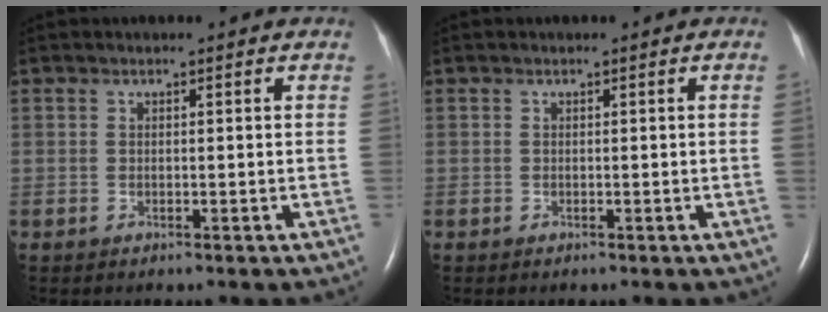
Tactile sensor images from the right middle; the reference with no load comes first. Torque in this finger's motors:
{"motor_torque": [0.31, -0.40, -0.92, -0.21]}